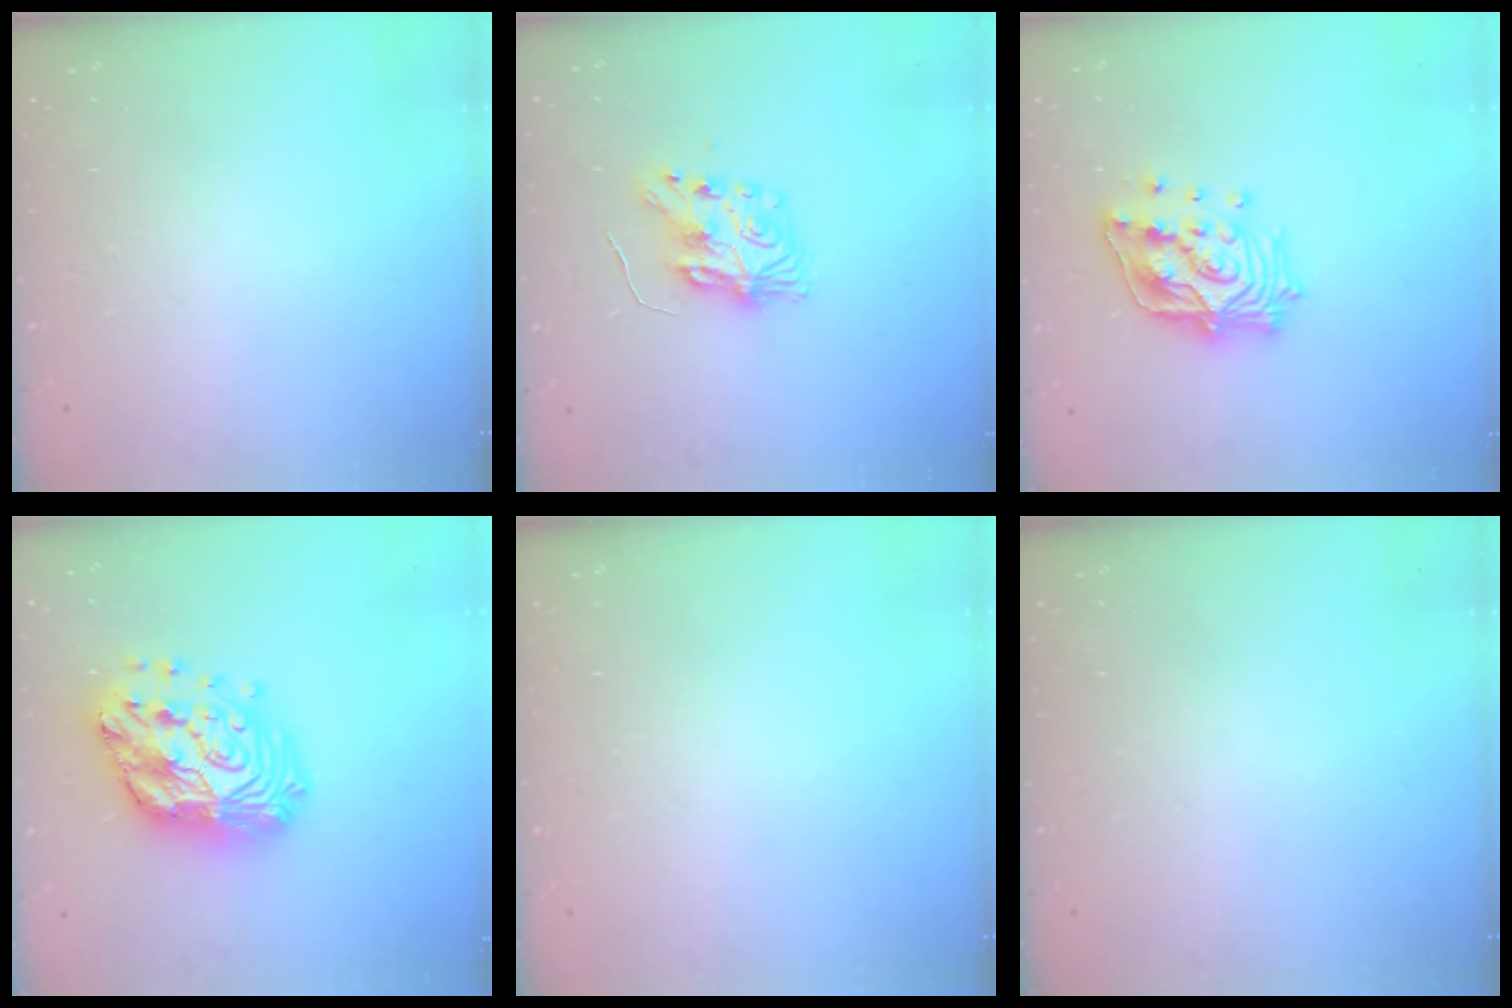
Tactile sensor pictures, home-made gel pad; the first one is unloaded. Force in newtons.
{"total": 8.1, "press": 8.1, "slide": 0.2}
{"total": 18.3, "press": 18.1, "slide": 2.4}
{"total": 21.7, "press": 21.5, "slide": 2.2}
{"total": 0.0}
{"total": 0.0}